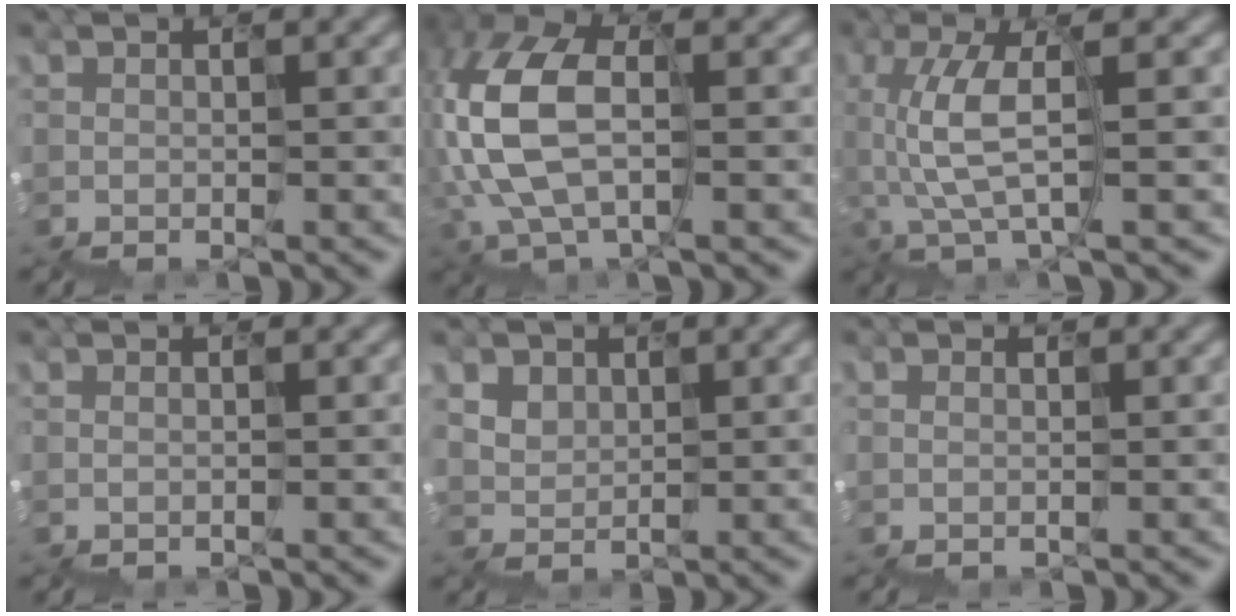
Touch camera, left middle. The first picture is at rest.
{"total": 5.4, "force": [0.0, 3.1, 4.4], "torque": [-0.156, 0.011, -0.008]}
{"total": 2.8, "force": [-1.4, 0.4, 2.3], "torque": [-0.094, 0.005, -0.038]}
{"total": 0.0}
{"total": 2.9, "force": [2.0, 1.3, -1.5], "torque": [-0.005, 0.019, 0.038]}
{"total": 0.8, "force": [0.0, -0.2, -0.8], "torque": [0.007, 0.001, 0.000]}